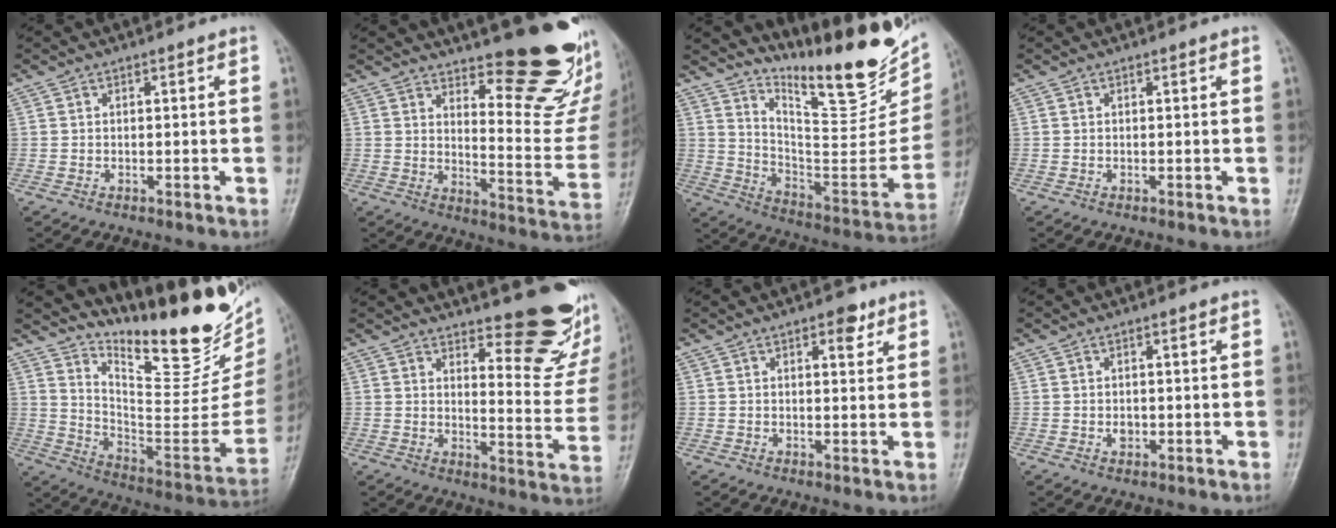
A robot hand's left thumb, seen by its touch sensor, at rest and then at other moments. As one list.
[{"total": 21.9, "force": [14.5, 6.7, 15.0], "torque": [-0.153, -0.120, 0.193]}, {"total": 26.2, "force": [19.2, 7.4, 16.3], "torque": [-0.207, -0.122, 0.290]}, {"total": 0.0}, {"total": 27.1, "force": [21.9, 8.1, 13.8], "torque": [-0.177, -0.161, 0.317]}, {"total": 17.1, "force": [12.4, 5.5, 10.3], "torque": [-0.084, -0.113, 0.153]}, {"total": 3.8, "force": [2.1, 1.8, 2.6], "torque": [-0.022, -0.007, 0.026]}, {"total": 1.6, "force": [-0.2, 1.3, 1.0], "torque": [-0.007, 0.001, 0.000]}]